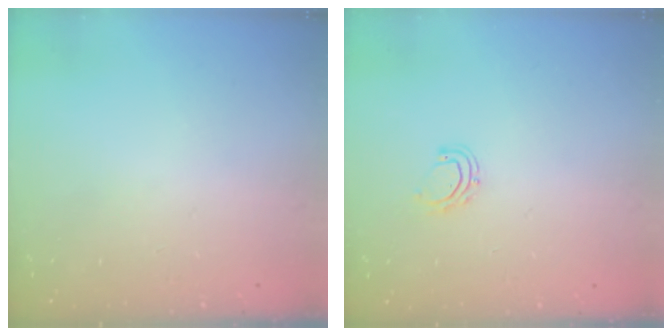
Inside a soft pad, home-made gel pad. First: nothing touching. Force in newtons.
{"total": 5.3, "press": 5.2, "slide": 1.0}